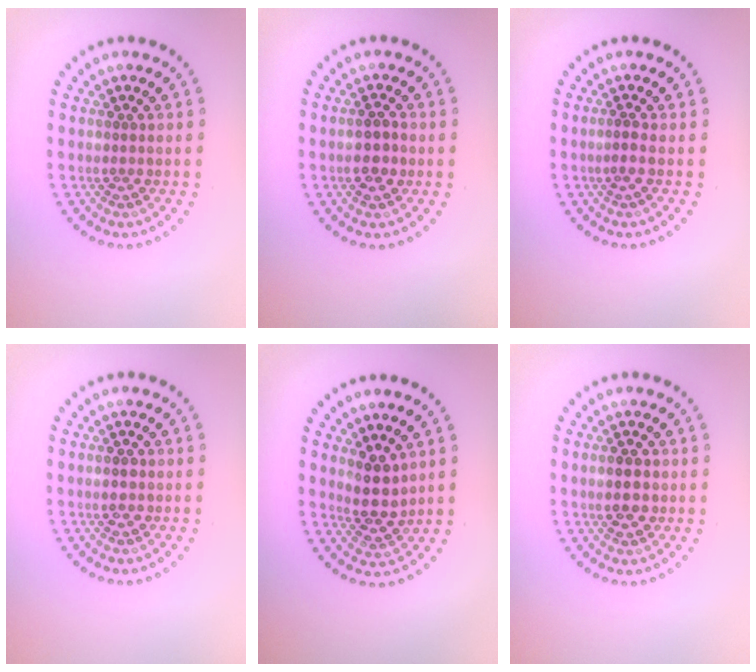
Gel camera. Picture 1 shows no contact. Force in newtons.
{"total": 2.1, "press": 2.1, "slide": 0.4}
{"total": 0.9, "press": 0.5, "slide": 0.8}
{"total": 1.5, "press": 1.5, "slide": 0.1}
{"total": 2.8, "press": 2.4, "slide": 1.5}
{"total": 2.4, "press": 2.4, "slide": 0.1}